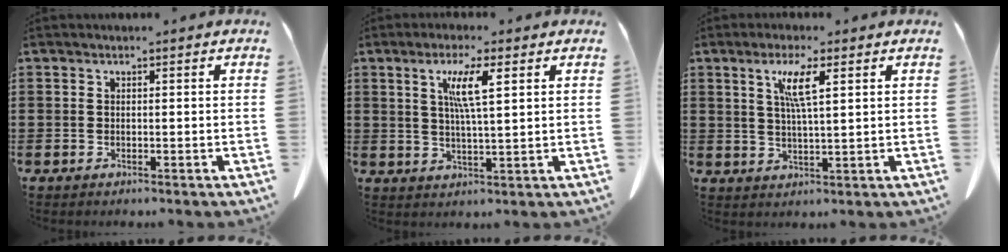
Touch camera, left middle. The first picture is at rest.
{"total": 5.9, "force": [2.6, 0.6, 5.2], "torque": [-0.110, 0.005, 0.039]}
{"total": 5.3, "force": [2.4, 0.5, 4.7], "torque": [-0.099, 0.004, 0.038]}